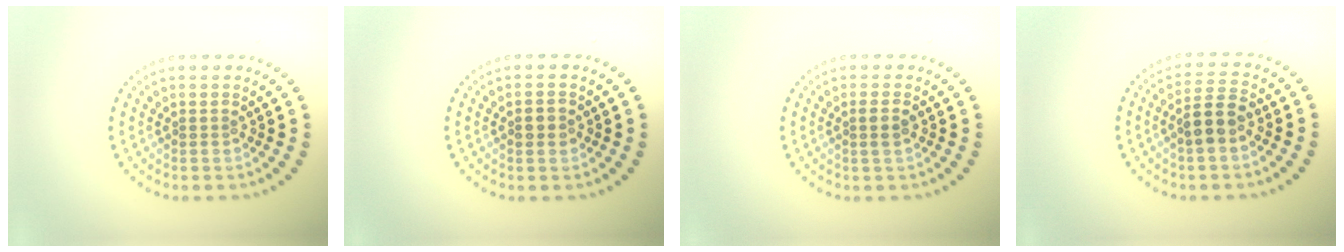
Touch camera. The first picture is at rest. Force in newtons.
{"total": 1.0, "press": 1.0, "slide": 0.0}
{"total": 1.3, "press": 1.2, "slide": 0.6}
{"total": 3.4, "press": 3.3, "slide": 0.9}